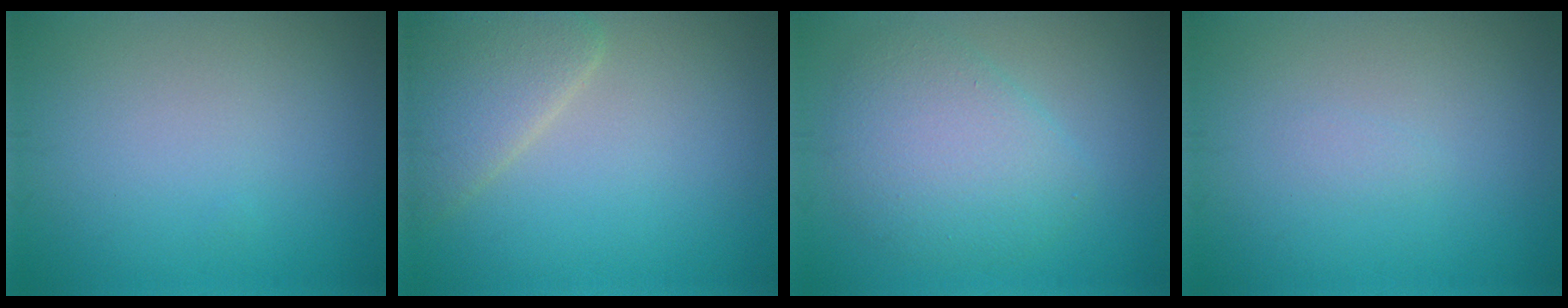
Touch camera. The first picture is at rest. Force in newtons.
{"total": 4.0, "press": 4.0, "slide": 0.2}
{"total": 4.6, "press": 4.6, "slide": 0.2}
{"total": 0.5, "press": 0.5, "slide": 0.1}